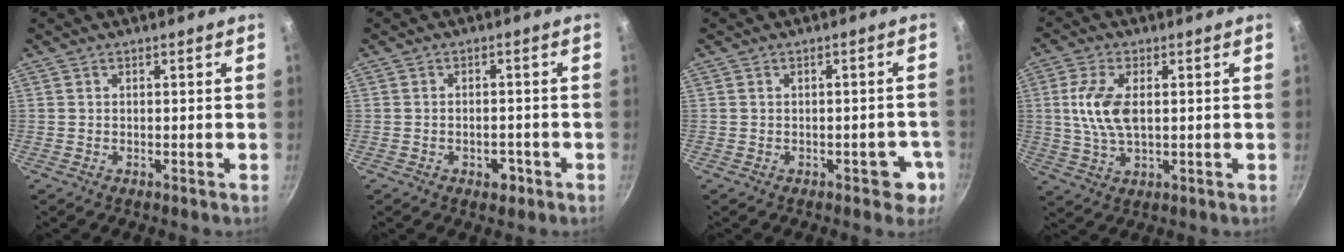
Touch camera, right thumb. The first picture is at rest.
{"total": 3.3, "force": [-1.7, 2.0, 2.0], "torque": [-0.018, 0.013, -0.019]}
{"total": 4.3, "force": [-1.7, 2.5, 3.0], "torque": [-0.008, 0.017, -0.014]}
{"total": 8.9, "force": [1.2, 4.5, 7.6], "torque": [-0.151, 0.001, 0.022]}